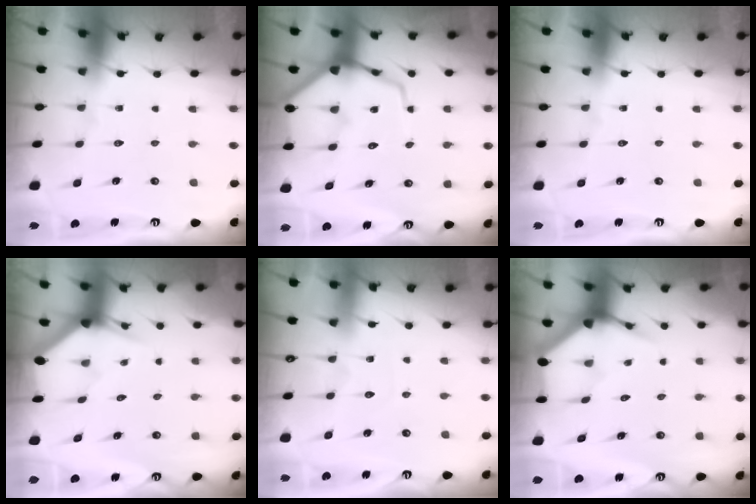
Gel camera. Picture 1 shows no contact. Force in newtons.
{"total": 9.6, "press": 9.6, "slide": 1.0}
{"total": 0.0}
{"total": 3.0, "press": 3.0, "slide": 0.0}
{"total": 2.9, "press": 2.9, "slide": 0.3}
{"total": 3.8, "press": 3.7, "slide": 0.4}